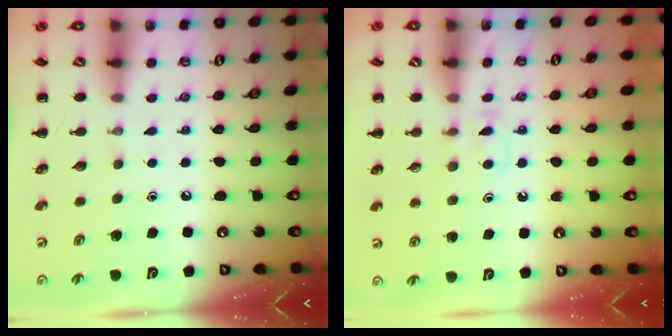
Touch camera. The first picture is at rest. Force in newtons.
{"total": 5.3, "press": 5.0, "slide": 1.8}